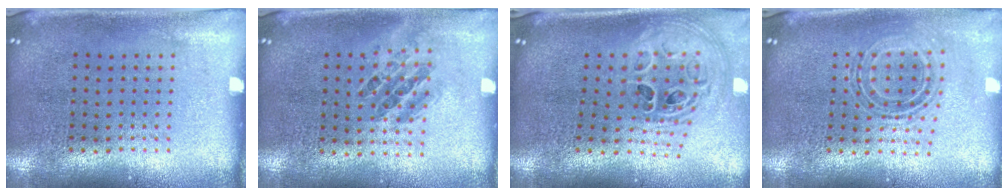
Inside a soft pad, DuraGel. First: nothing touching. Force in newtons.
{"total": 0.9, "press": 0.9, "slide": 0.4}
{"total": 1.8, "press": 1.5, "slide": 1.0}
{"total": 0.7, "press": 0.7, "slide": 0.2}